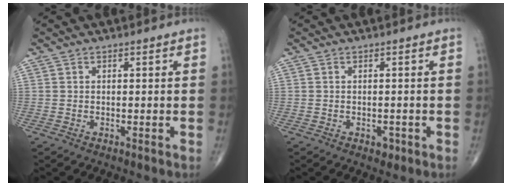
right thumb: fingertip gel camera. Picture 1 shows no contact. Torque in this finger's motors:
{"motor_torque": [2.68, 2.36, 0.21, -0.43, 0.00]}